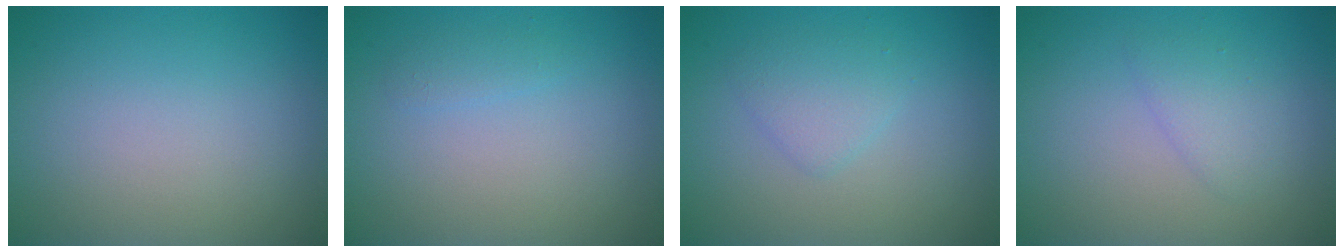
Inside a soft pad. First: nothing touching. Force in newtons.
{"total": 0.9, "press": 0.9, "slide": 0.0}
{"total": 1.9, "press": 1.9, "slide": 0.2}
{"total": 1.7, "press": 1.7, "slide": 0.2}